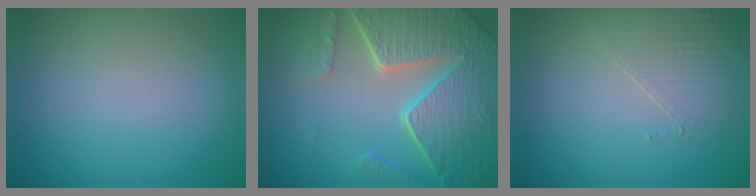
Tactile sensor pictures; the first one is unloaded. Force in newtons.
{"total": 8.1, "press": 5.9, "slide": 5.5}
{"total": 1.7, "press": 0.9, "slide": 1.4}